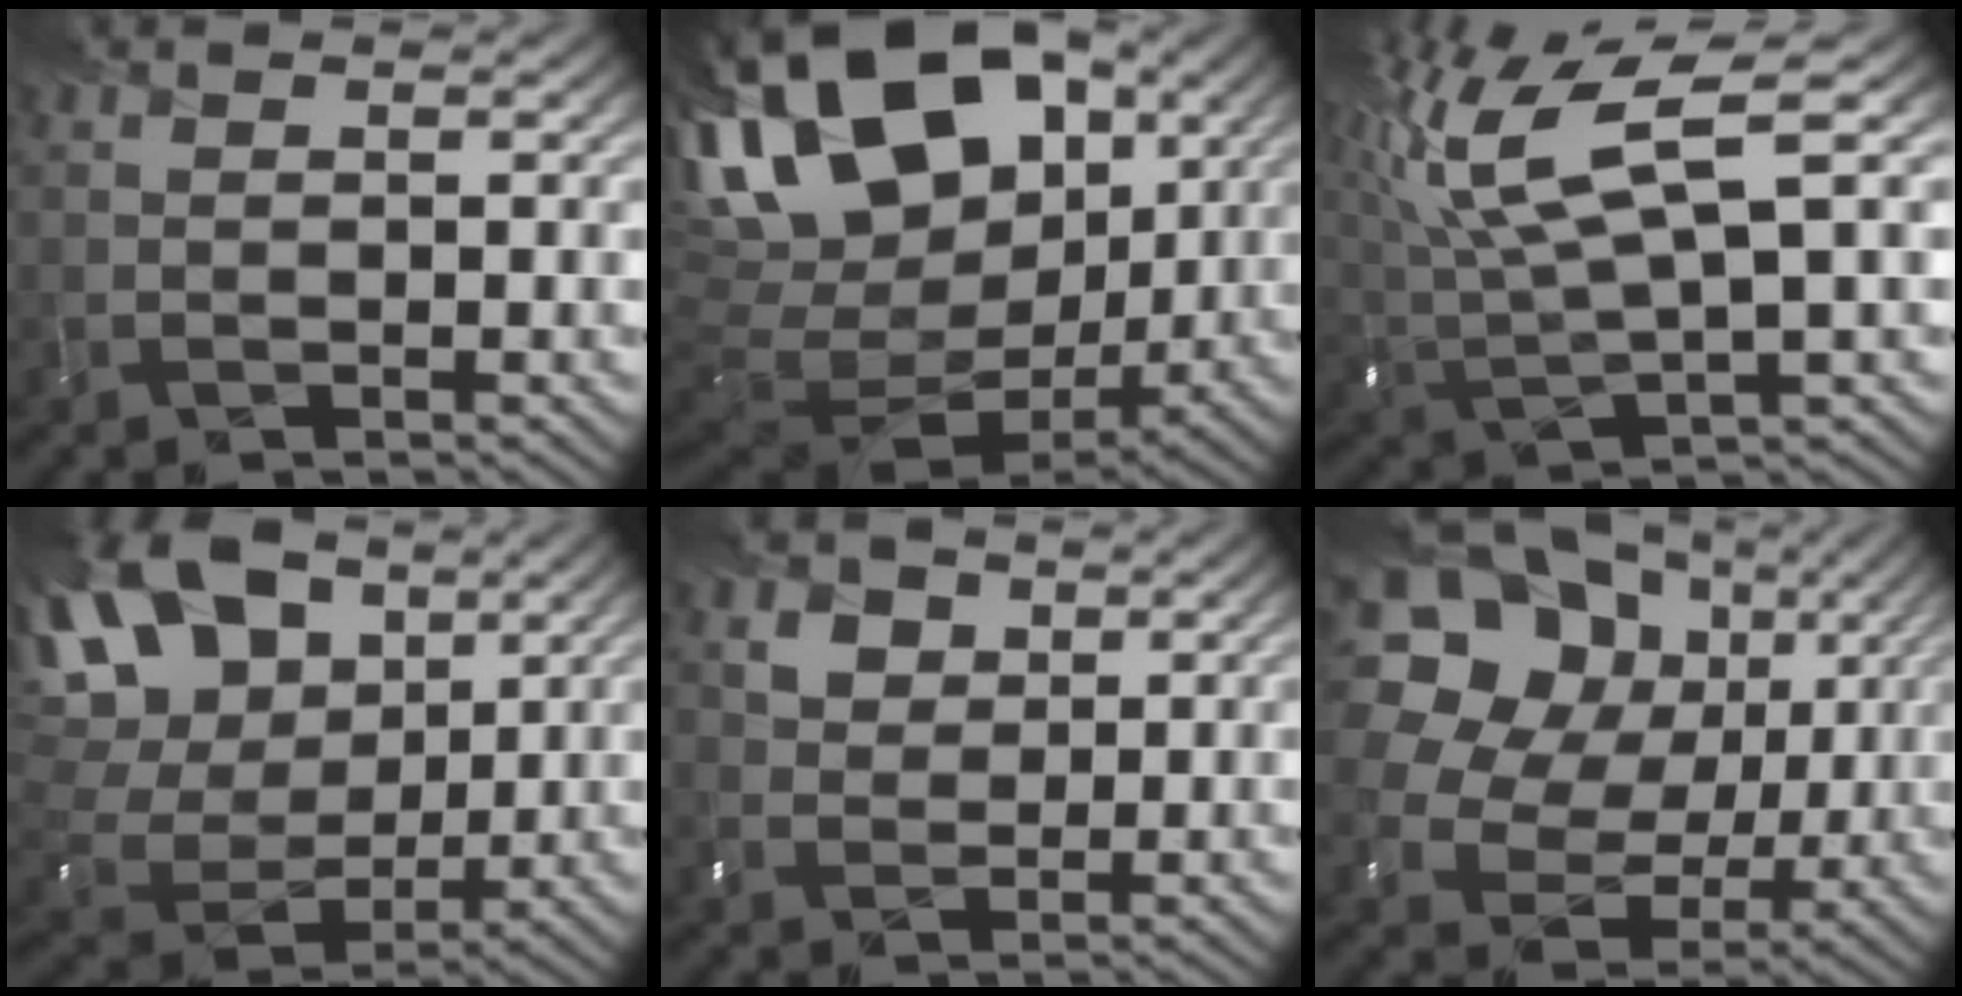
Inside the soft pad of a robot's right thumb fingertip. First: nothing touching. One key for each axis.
{"total": 21.4, "fx": 7.5, "fy": 13.5, "fz": 14.9, "tx": -0.296, "ty": 0.042, "tz": 0.133}
{"total": 13.0, "fx": 5.4, "fy": 4.3, "fz": 11.0, "tx": -0.252, "ty": 0.009, "tz": 0.104}
{"total": 19.1, "fx": 7.4, "fy": 12.8, "fz": 12.0, "tx": -0.289, "ty": 0.054, "tz": 0.142}
{"total": 4.4, "fx": 2.3, "fy": 3.3, "fz": 1.7, "tx": -0.052, "ty": -0.009, "tz": 0.045}
{"total": 20.1, "fx": 7.8, "fy": 15.6, "fz": 9.8, "tx": -0.282, "ty": 0.072, "tz": 0.149}